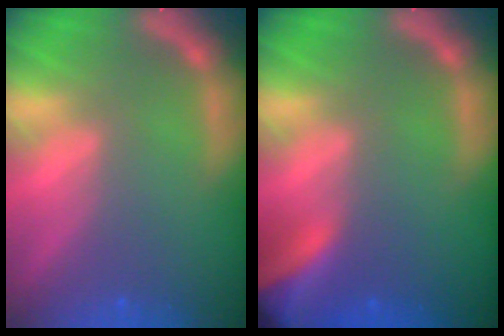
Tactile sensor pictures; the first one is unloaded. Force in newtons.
{"total": 8.4}